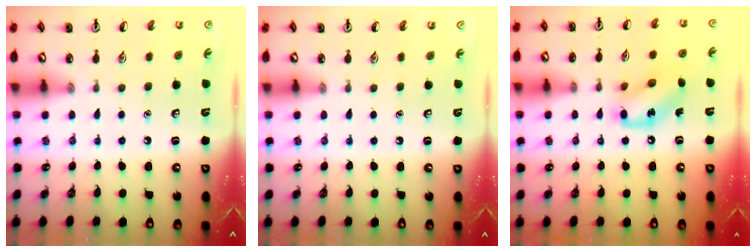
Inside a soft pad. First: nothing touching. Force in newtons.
{"total": 0.0}
{"total": 12.0, "press": 11.8, "slide": 1.8}